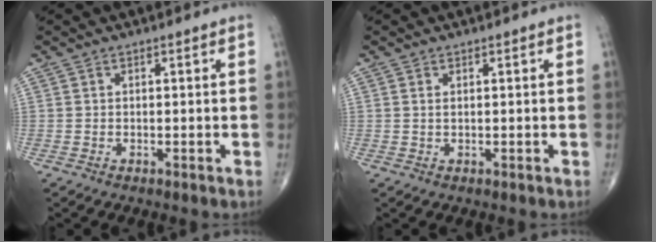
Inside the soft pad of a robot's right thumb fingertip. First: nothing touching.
{"total": 0.8, "force": [0.3, 0.3, 0.6], "torque": [-0.016, 0.001, 0.007]}